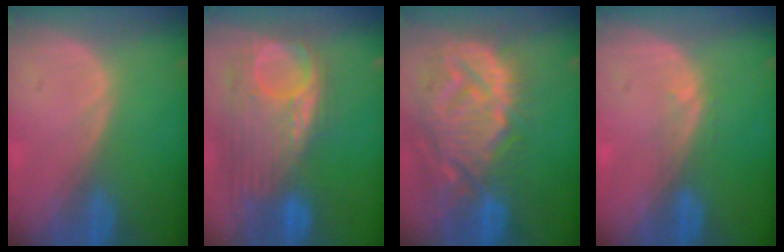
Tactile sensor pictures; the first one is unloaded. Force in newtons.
{"total": 11.9, "press": 10.4, "slide": 5.8}
{"total": 14.3, "press": 12.2, "slide": 7.5}
{"total": 1.0, "press": 1.0, "slide": 0.2}